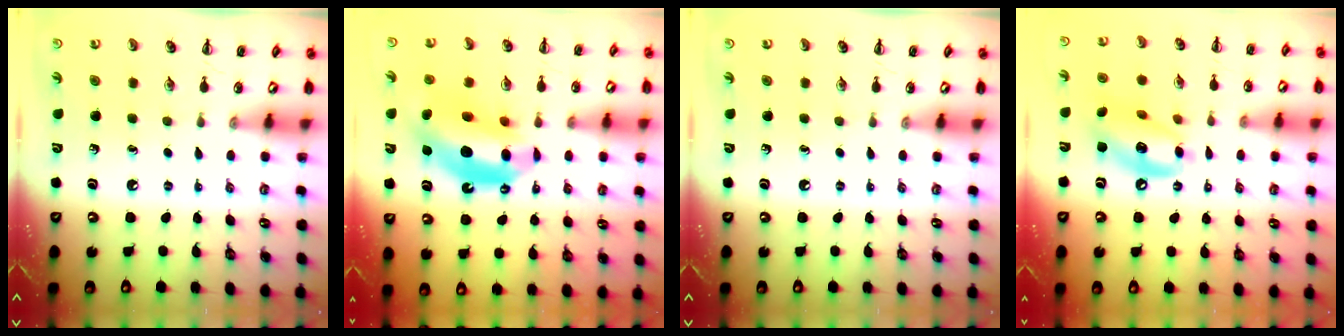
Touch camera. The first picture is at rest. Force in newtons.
{"total": 14.9, "press": 14.2, "slide": 4.2}
{"total": 0.0}
{"total": 13.4, "press": 13.0, "slide": 3.3}